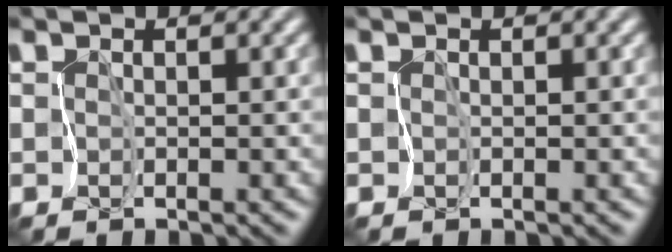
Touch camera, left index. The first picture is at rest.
{"total": 0.0}